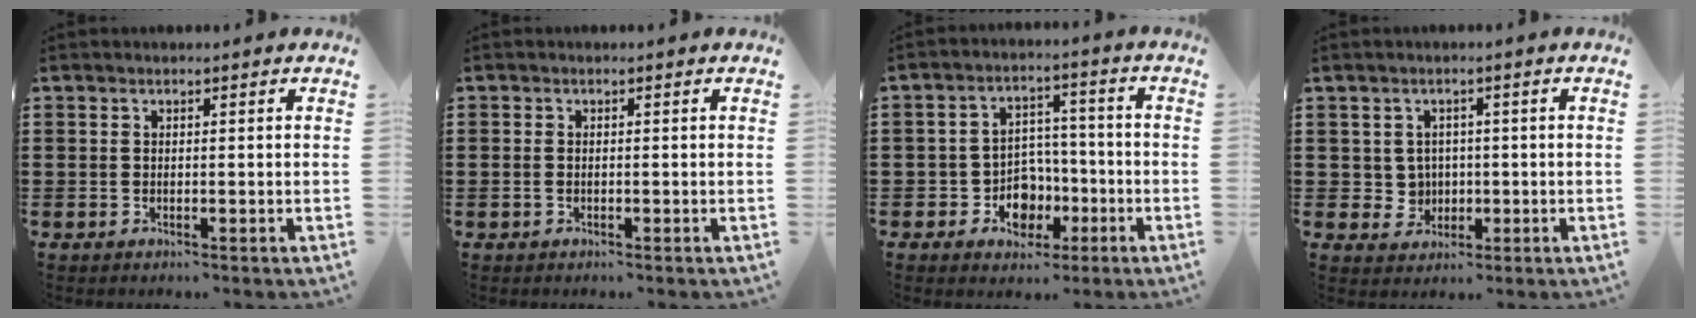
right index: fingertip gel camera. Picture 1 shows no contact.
{"total": 0.7, "force": [-0.2, 0.4, 0.6], "torque": [-0.013, 0.000, -0.005]}
{"total": 6.7, "force": [-2.5, 5.5, 3.0], "torque": [-0.041, 0.013, -0.041]}
{"total": 3.3, "force": [0.2, 3.2, 0.8], "torque": [-0.031, 0.009, 0.001]}